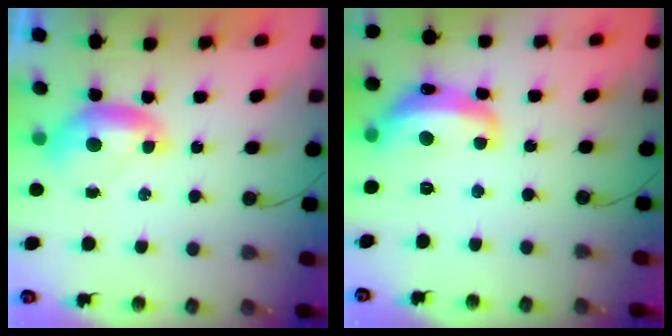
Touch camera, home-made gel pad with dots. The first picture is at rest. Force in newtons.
{"total": 7.9, "press": 7.8, "slide": 1.0}